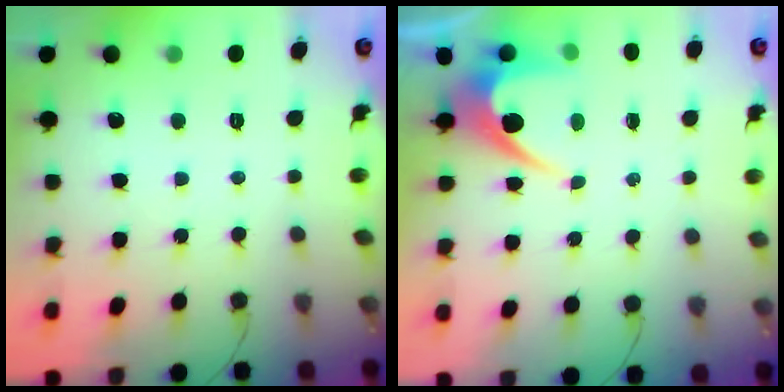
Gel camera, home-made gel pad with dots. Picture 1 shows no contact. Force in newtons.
{"total": 5.8, "press": 5.7, "slide": 0.5}